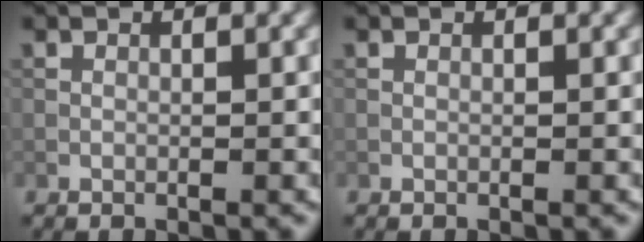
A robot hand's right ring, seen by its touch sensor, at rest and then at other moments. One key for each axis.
{"total": 0.0}